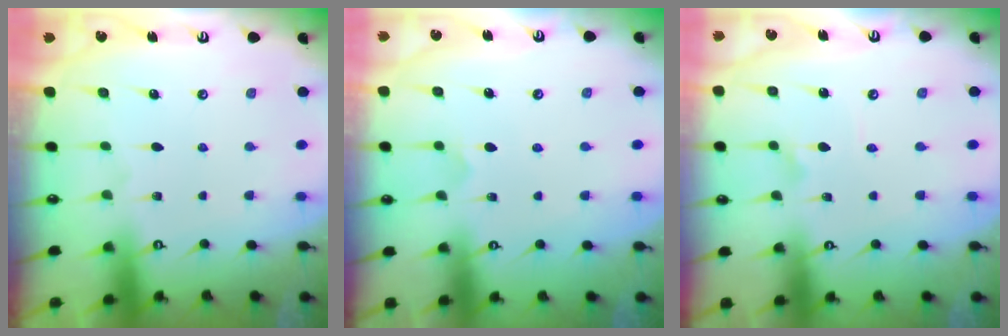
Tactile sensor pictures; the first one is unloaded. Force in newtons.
{"total": 3.7, "press": 3.6, "slide": 0.7}
{"total": 1.3, "press": 1.3, "slide": 0.2}